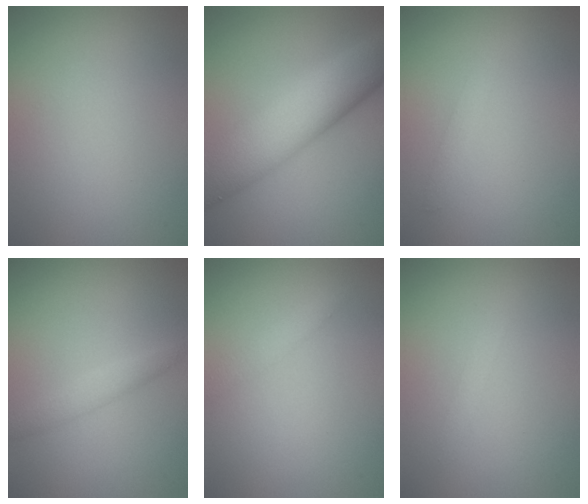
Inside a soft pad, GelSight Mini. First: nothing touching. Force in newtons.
{"total": 9.5, "press": 9.5, "slide": 0.3}
{"total": 1.0, "press": 1.0, "slide": 0.1}
{"total": 1.7, "press": 1.7, "slide": 0.1}
{"total": 1.3, "press": 1.3, "slide": 0.0}
{"total": 0.8, "press": 0.8, "slide": 0.1}